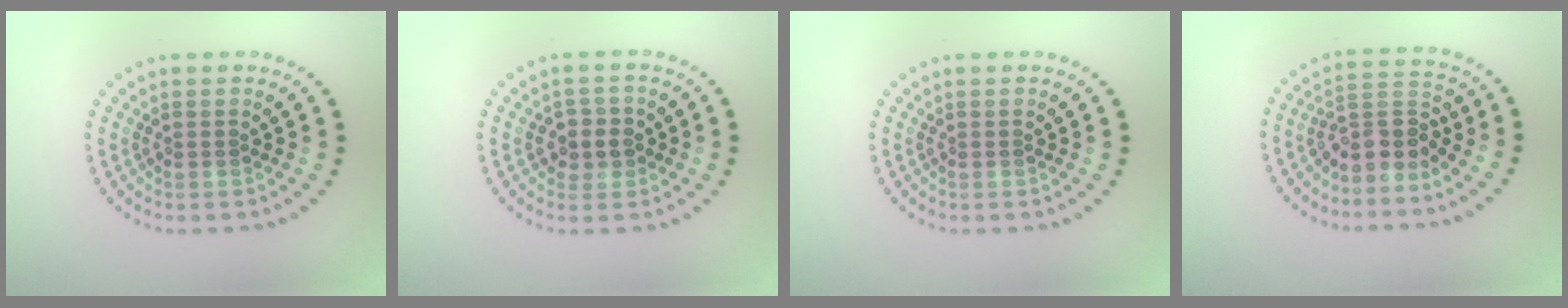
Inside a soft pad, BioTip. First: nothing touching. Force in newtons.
{"total": 2.2, "press": 2.1, "slide": 0.7}
{"total": 0.0}
{"total": 3.3, "press": 2.5, "slide": 2.1}